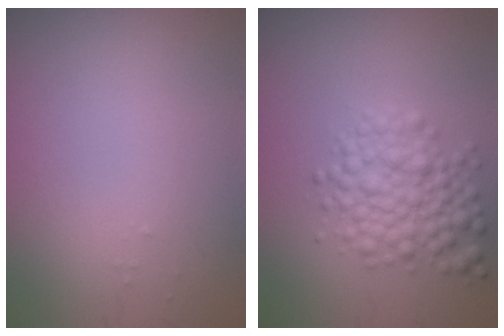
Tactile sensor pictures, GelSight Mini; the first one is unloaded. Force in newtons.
{"total": 4.1, "press": 4.1, "slide": 0.1}